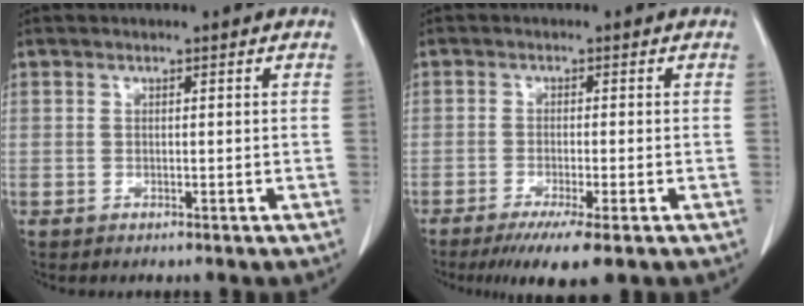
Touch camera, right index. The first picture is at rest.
{"total": 6.7, "force": [-4.3, 0.2, 5.2], "torque": [-0.079, -0.018, -0.067]}